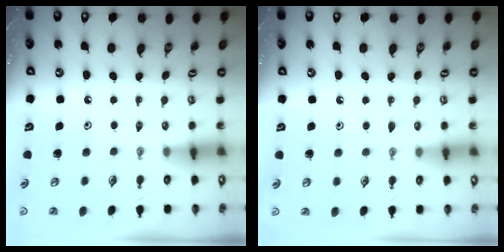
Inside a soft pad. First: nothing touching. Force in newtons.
{"total": 5.1, "press": 5.0, "slide": 0.5}